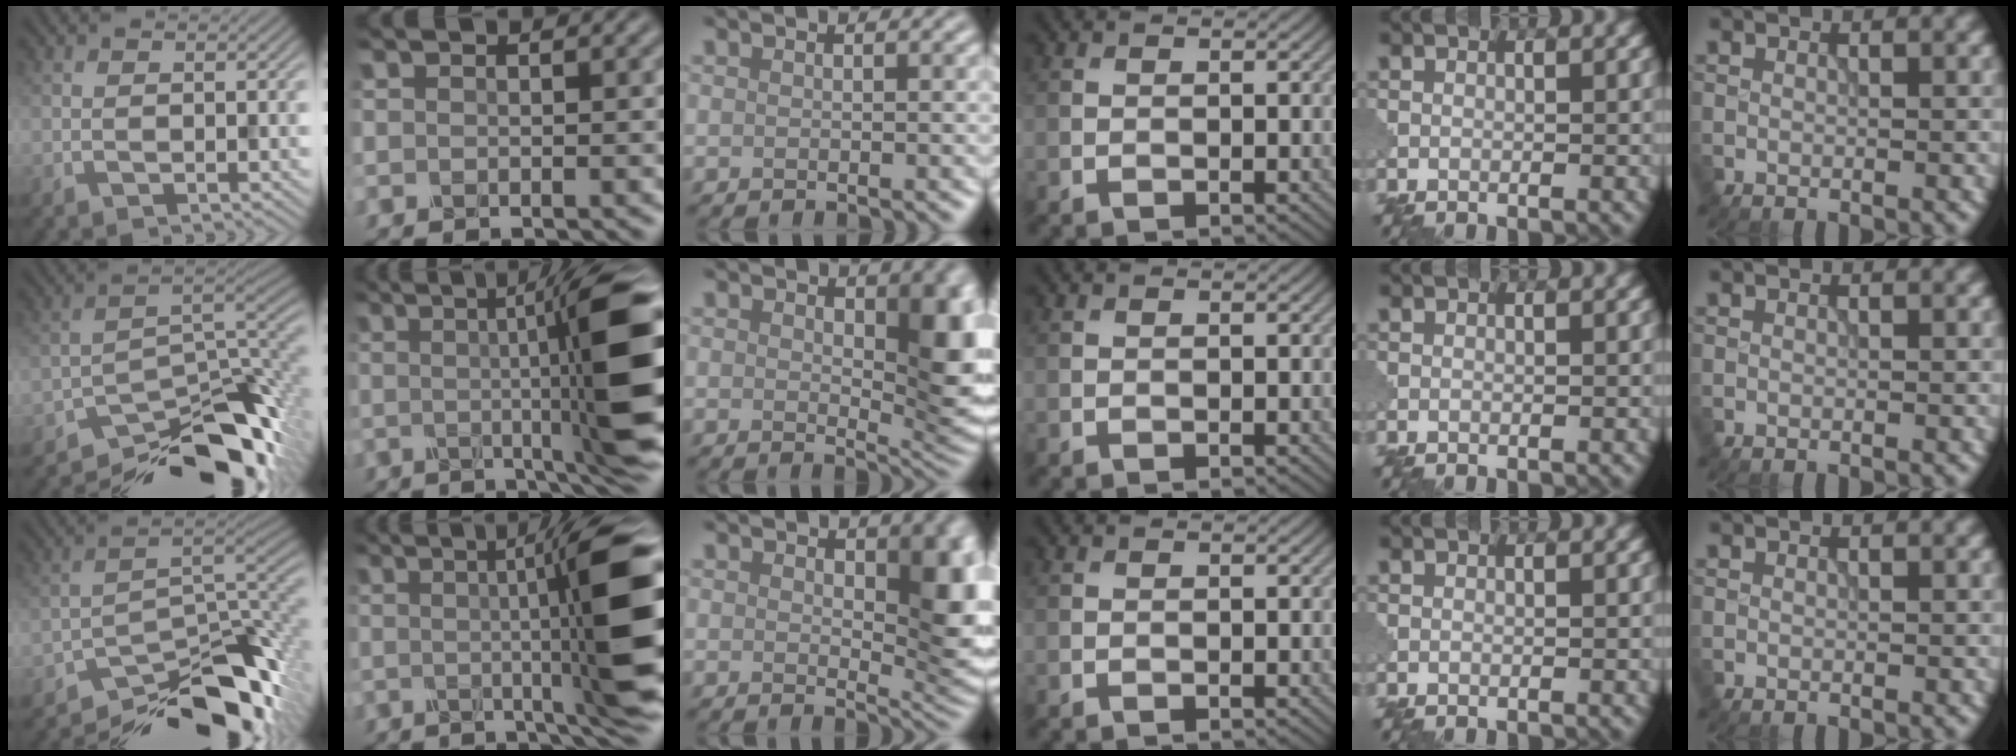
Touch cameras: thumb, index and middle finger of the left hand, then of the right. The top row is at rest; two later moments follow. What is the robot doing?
{"motion": "shake", "object": "sieve"}